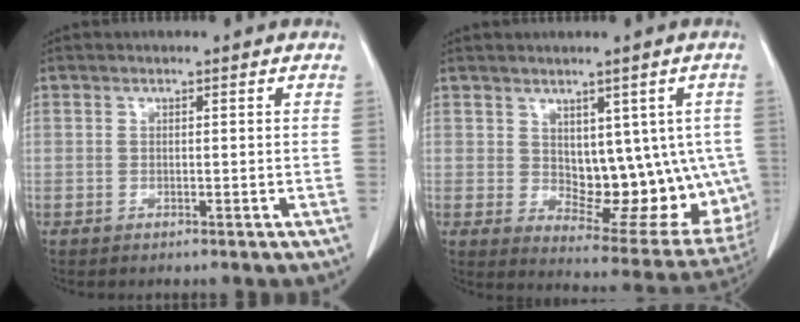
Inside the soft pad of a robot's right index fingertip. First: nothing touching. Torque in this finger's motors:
{"motor_torque": [0.33, 0.14, 0.20, 0.03]}